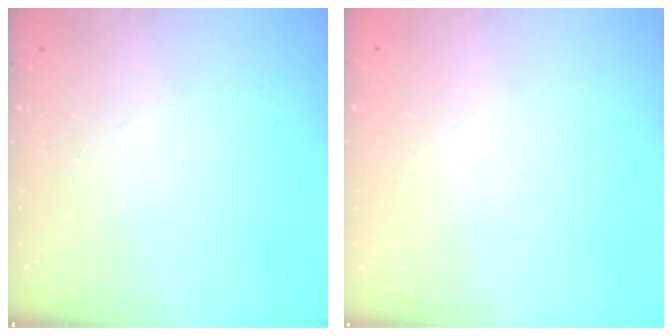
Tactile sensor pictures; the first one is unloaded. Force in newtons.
{"total": 0.0}